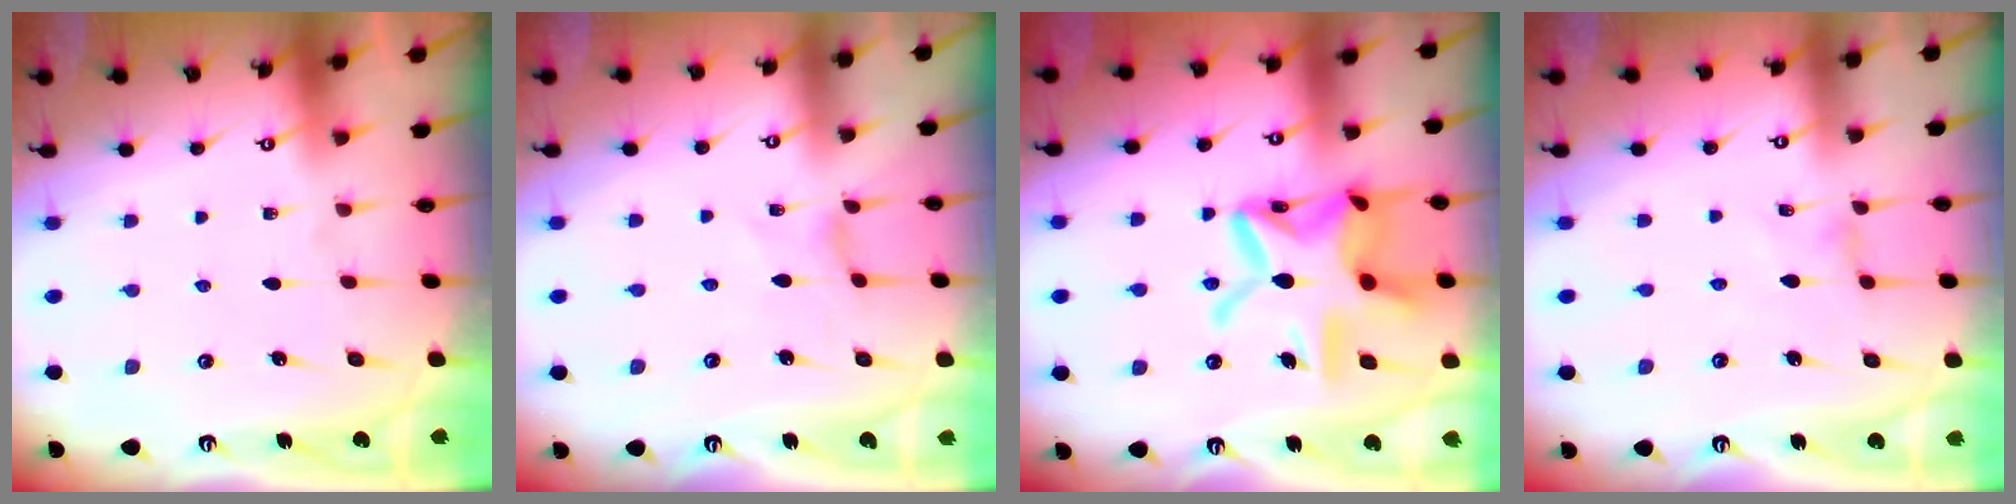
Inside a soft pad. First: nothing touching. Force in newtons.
{"total": 0.0}
{"total": 20.5, "press": 20.4, "slide": 1.9}
{"total": 0.6, "press": 0.5, "slide": 0.2}